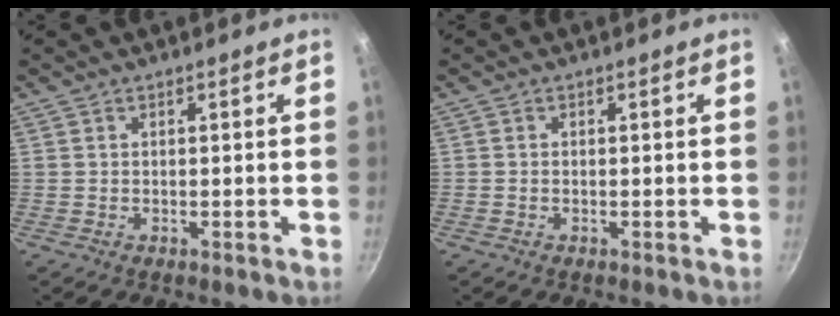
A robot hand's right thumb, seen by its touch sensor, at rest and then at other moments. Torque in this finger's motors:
{"motor_torque": [-0.03, -0.17, 0.36, 0.14, 0.01]}